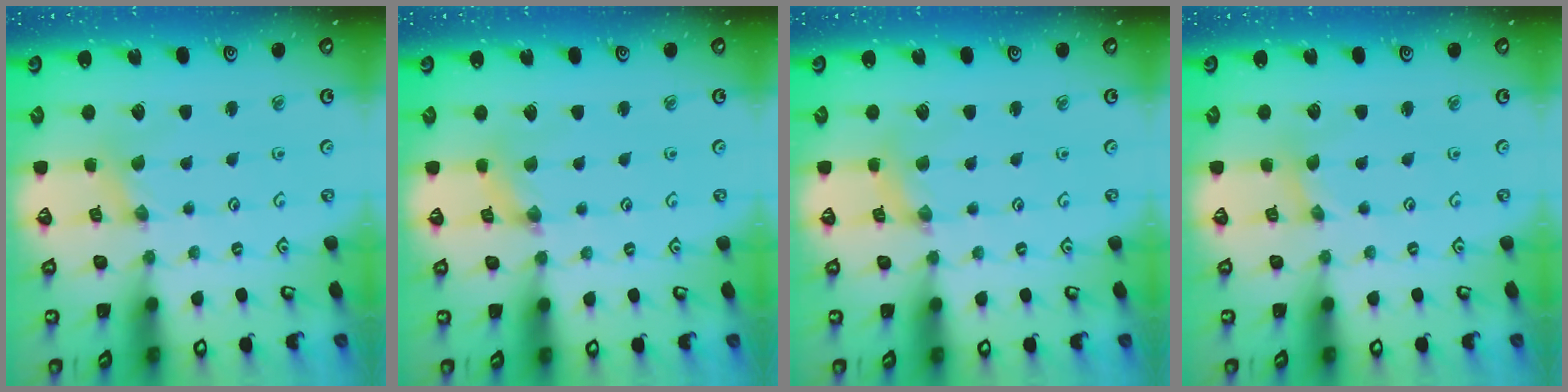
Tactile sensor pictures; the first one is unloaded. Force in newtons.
{"total": 1.3, "press": 1.3, "slide": 0.3}
{"total": 2.5, "press": 2.5, "slide": 0.3}
{"total": 0.0}